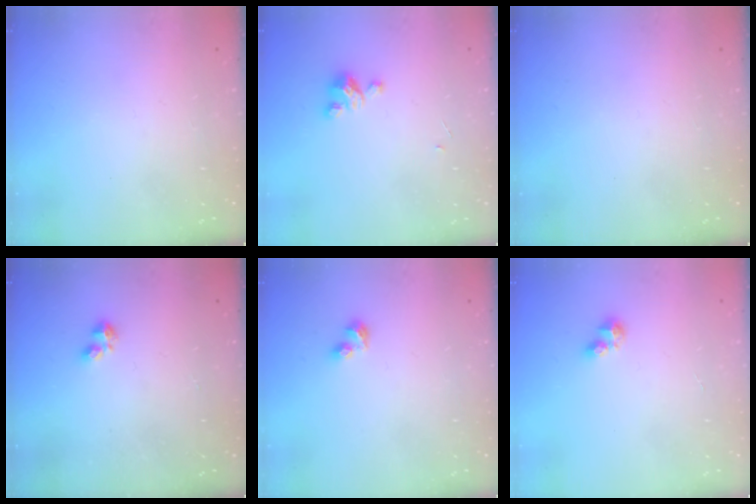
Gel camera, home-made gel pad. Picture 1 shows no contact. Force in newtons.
{"total": 3.9, "press": 3.9, "slide": 0.2}
{"total": 0.0}
{"total": 2.2, "press": 2.2, "slide": 0.4}
{"total": 3.4, "press": 3.3, "slide": 1.0}
{"total": 4.0, "press": 3.9, "slide": 0.5}